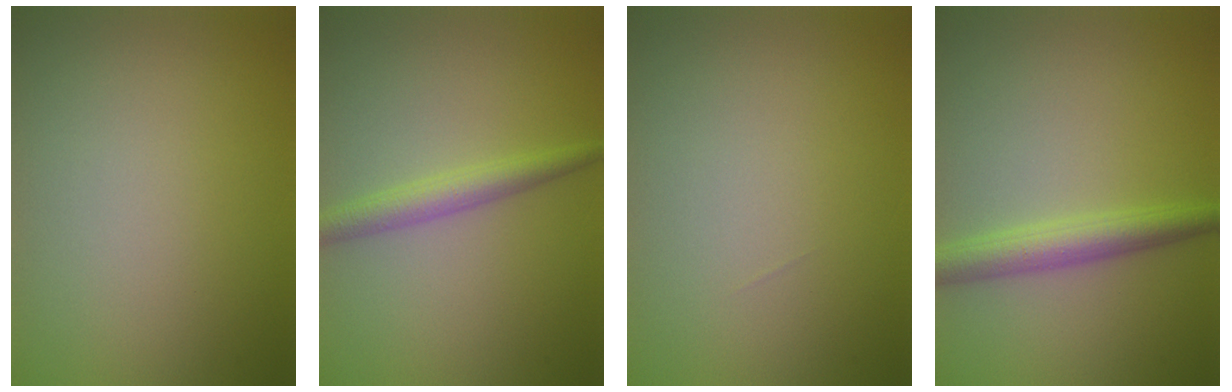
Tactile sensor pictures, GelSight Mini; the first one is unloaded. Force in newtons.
{"total": 2.5, "press": 2.5, "slide": 0.0}
{"total": 0.0}
{"total": 3.4, "press": 3.4, "slide": 0.0}